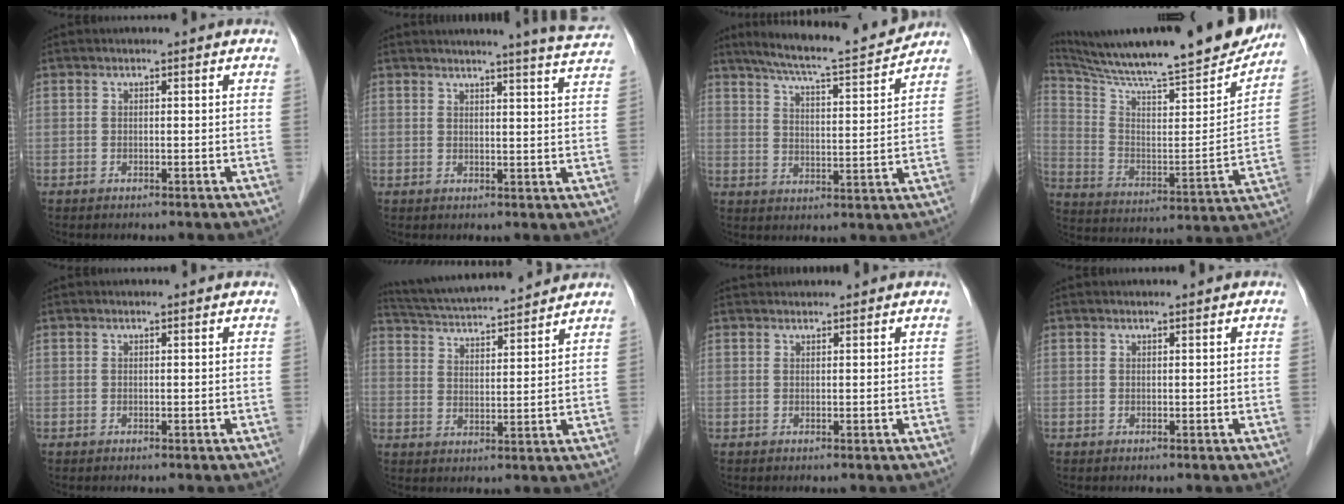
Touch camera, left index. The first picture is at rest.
{"total": 10.6, "force": [9.8, -1.5, 3.8], "torque": [-0.052, -0.032, 0.098]}
{"total": 13.0, "force": [12.0, -0.2, 5.0], "torque": [-0.087, -0.001, 0.179]}
{"total": 26.1, "force": [23.1, 1.6, 12.1], "torque": [-0.208, -0.052, 0.342]}
{"total": 0.9, "force": [0.8, 0.0, 0.3], "torque": [-0.010, 0.004, 0.011]}
{"total": 14.8, "force": [13.7, 0.9, 5.4], "torque": [-0.105, 0.024, 0.219]}
{"total": 3.0, "force": [3.0, 0.3, 0.5], "torque": [-0.008, 0.033, 0.048]}
{"total": 1.1, "force": [1.0, -0.1, 0.4], "torque": [-0.006, 0.008, 0.019]}